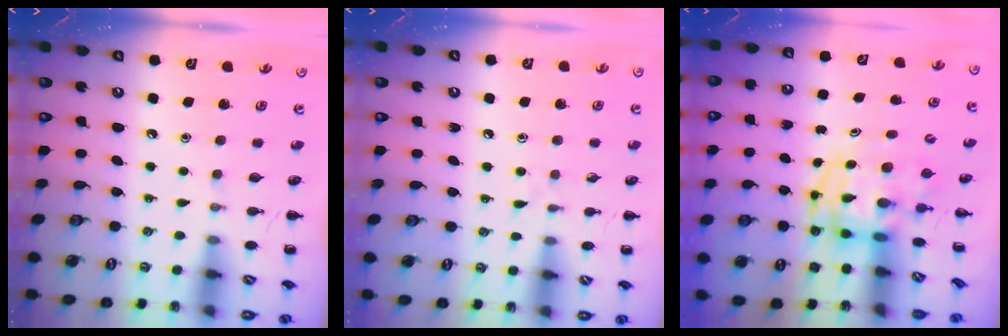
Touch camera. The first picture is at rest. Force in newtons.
{"total": 3.9, "press": 3.5, "slide": 1.7}
{"total": 3.8, "press": 3.7, "slide": 0.6}